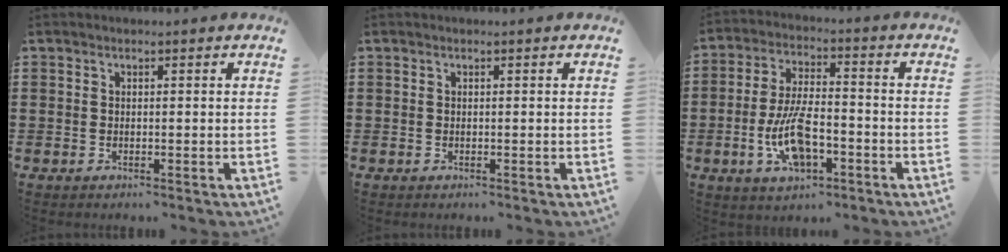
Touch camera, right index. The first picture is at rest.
{"total": 0.0}
{"total": 9.9, "force": [-3.3, 4.2, 8.3], "torque": [-0.183, -0.004, -0.062]}